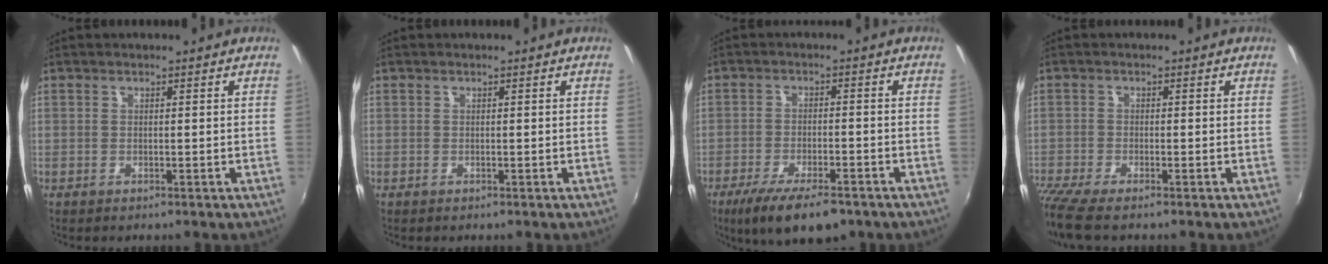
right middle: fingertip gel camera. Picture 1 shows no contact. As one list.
[{"total": 0.0}, {"total": 11.7, "force": [-8.2, 3.5, 7.5], "torque": [-0.159, -0.030, -0.134]}, {"total": 5.9, "force": [-4.9, 0.4, 3.3], "torque": [-0.087, -0.030, -0.091]}]